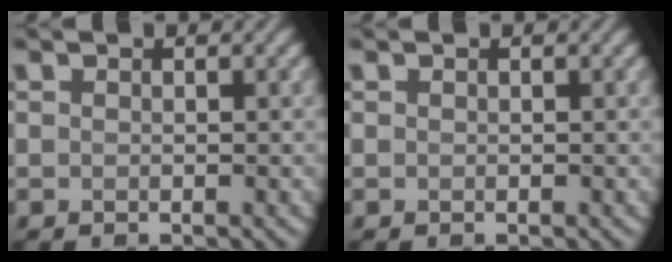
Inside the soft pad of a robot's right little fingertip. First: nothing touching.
{"total": 0.0}